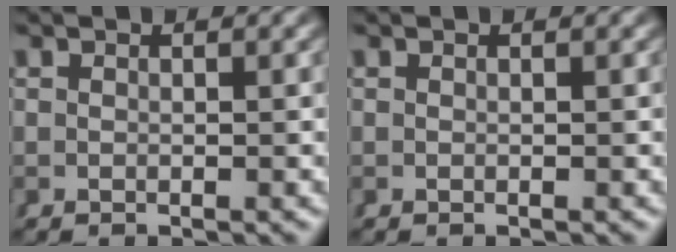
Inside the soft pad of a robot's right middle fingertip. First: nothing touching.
{"total": 0.0}